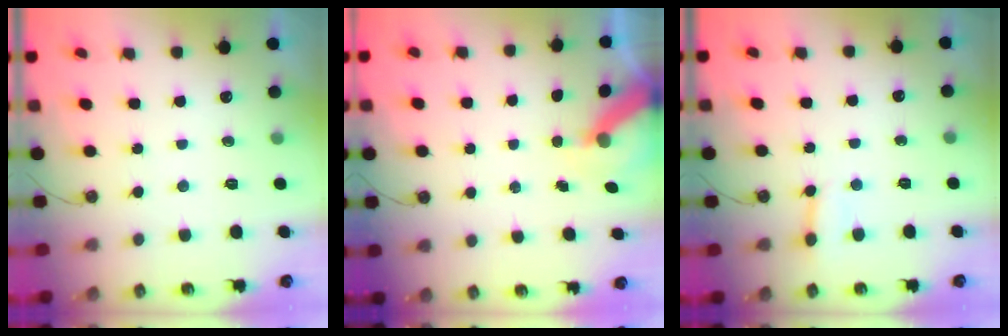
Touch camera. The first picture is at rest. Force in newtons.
{"total": 6.7, "press": 6.7, "slide": 0.5}
{"total": 2.7, "press": 2.7, "slide": 0.2}